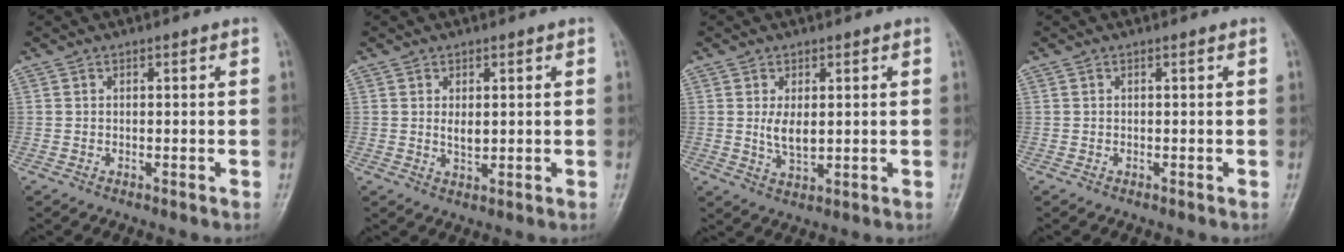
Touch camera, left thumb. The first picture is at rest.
{"total": 2.7, "force": [0.5, 1.6, 2.1], "torque": [-0.026, -0.008, 0.010]}
{"total": 4.6, "force": [0.6, 2.6, 3.7], "torque": [-0.061, -0.013, 0.016]}
{"total": 0.0}